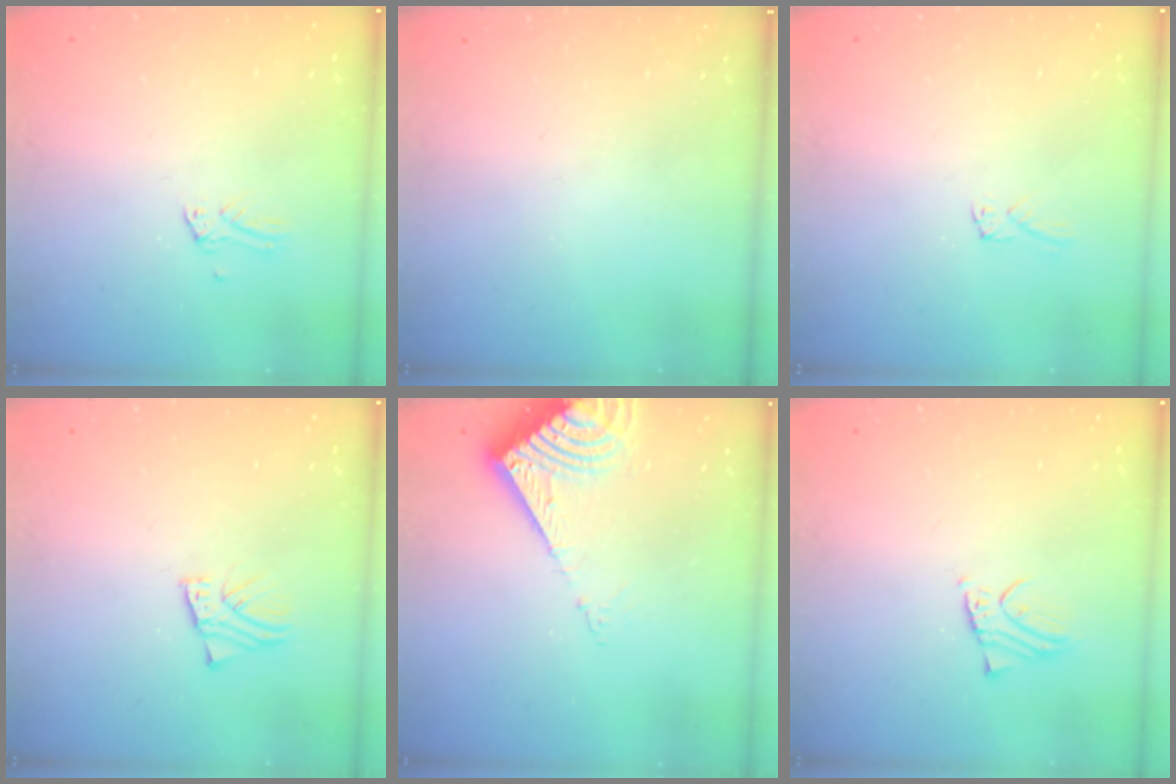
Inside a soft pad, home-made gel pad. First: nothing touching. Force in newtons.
{"total": 0.0}
{"total": 2.3, "press": 2.3, "slide": 0.3}
{"total": 2.0, "press": 2.0, "slide": 0.1}
{"total": 9.4, "press": 9.4, "slide": 1.2}
{"total": 2.3, "press": 2.3, "slide": 0.1}